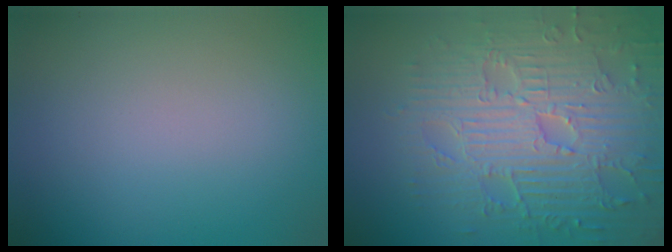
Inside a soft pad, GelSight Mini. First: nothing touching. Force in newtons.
{"total": 8.7, "press": 6.4, "slide": 5.8}